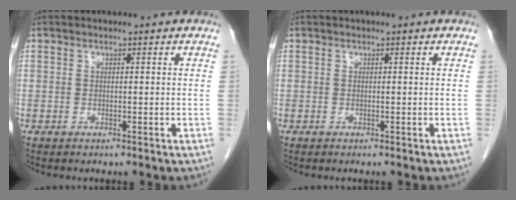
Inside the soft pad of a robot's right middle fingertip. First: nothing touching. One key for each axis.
{"total": 0.0}